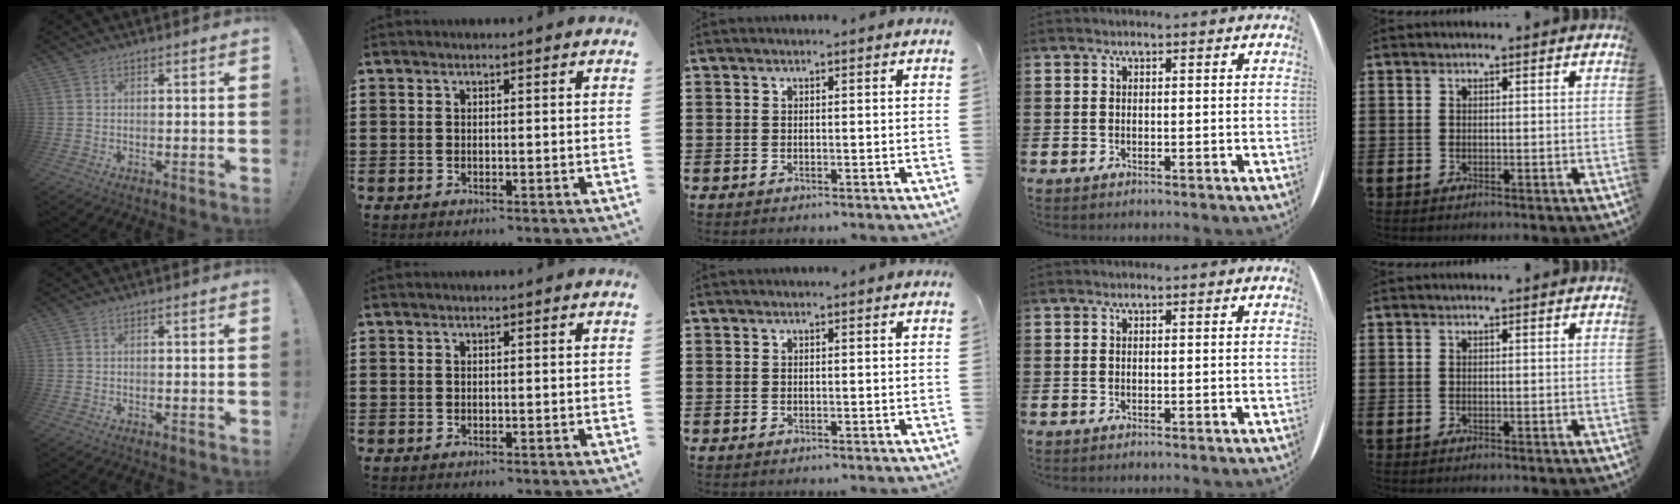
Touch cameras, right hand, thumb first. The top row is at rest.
{}